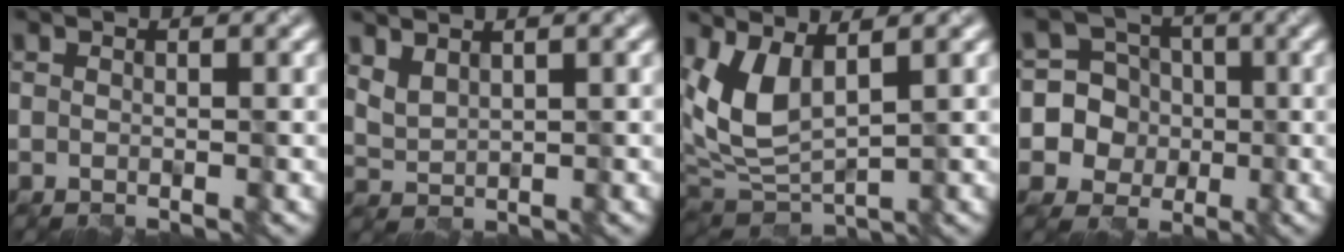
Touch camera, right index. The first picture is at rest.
{"total": 1.9, "force": [1.3, 0.8, 1.0], "torque": [-0.032, 0.000, 0.036]}
{"total": 4.9, "force": [1.9, 2.3, 3.8], "torque": [-0.096, -0.012, 0.048]}
{"total": 10.5, "force": [-0.6, 10.3, 2.3], "torque": [-0.090, 0.025, -0.016]}